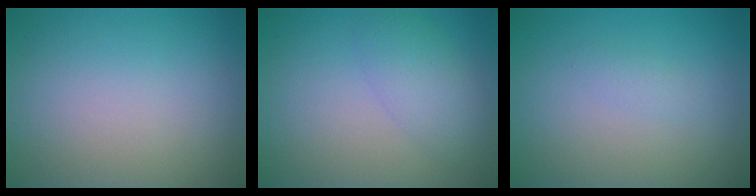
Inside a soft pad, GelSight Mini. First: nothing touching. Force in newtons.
{"total": 3.0, "press": 3.0, "slide": 0.2}
{"total": 0.9, "press": 0.9, "slide": 0.0}